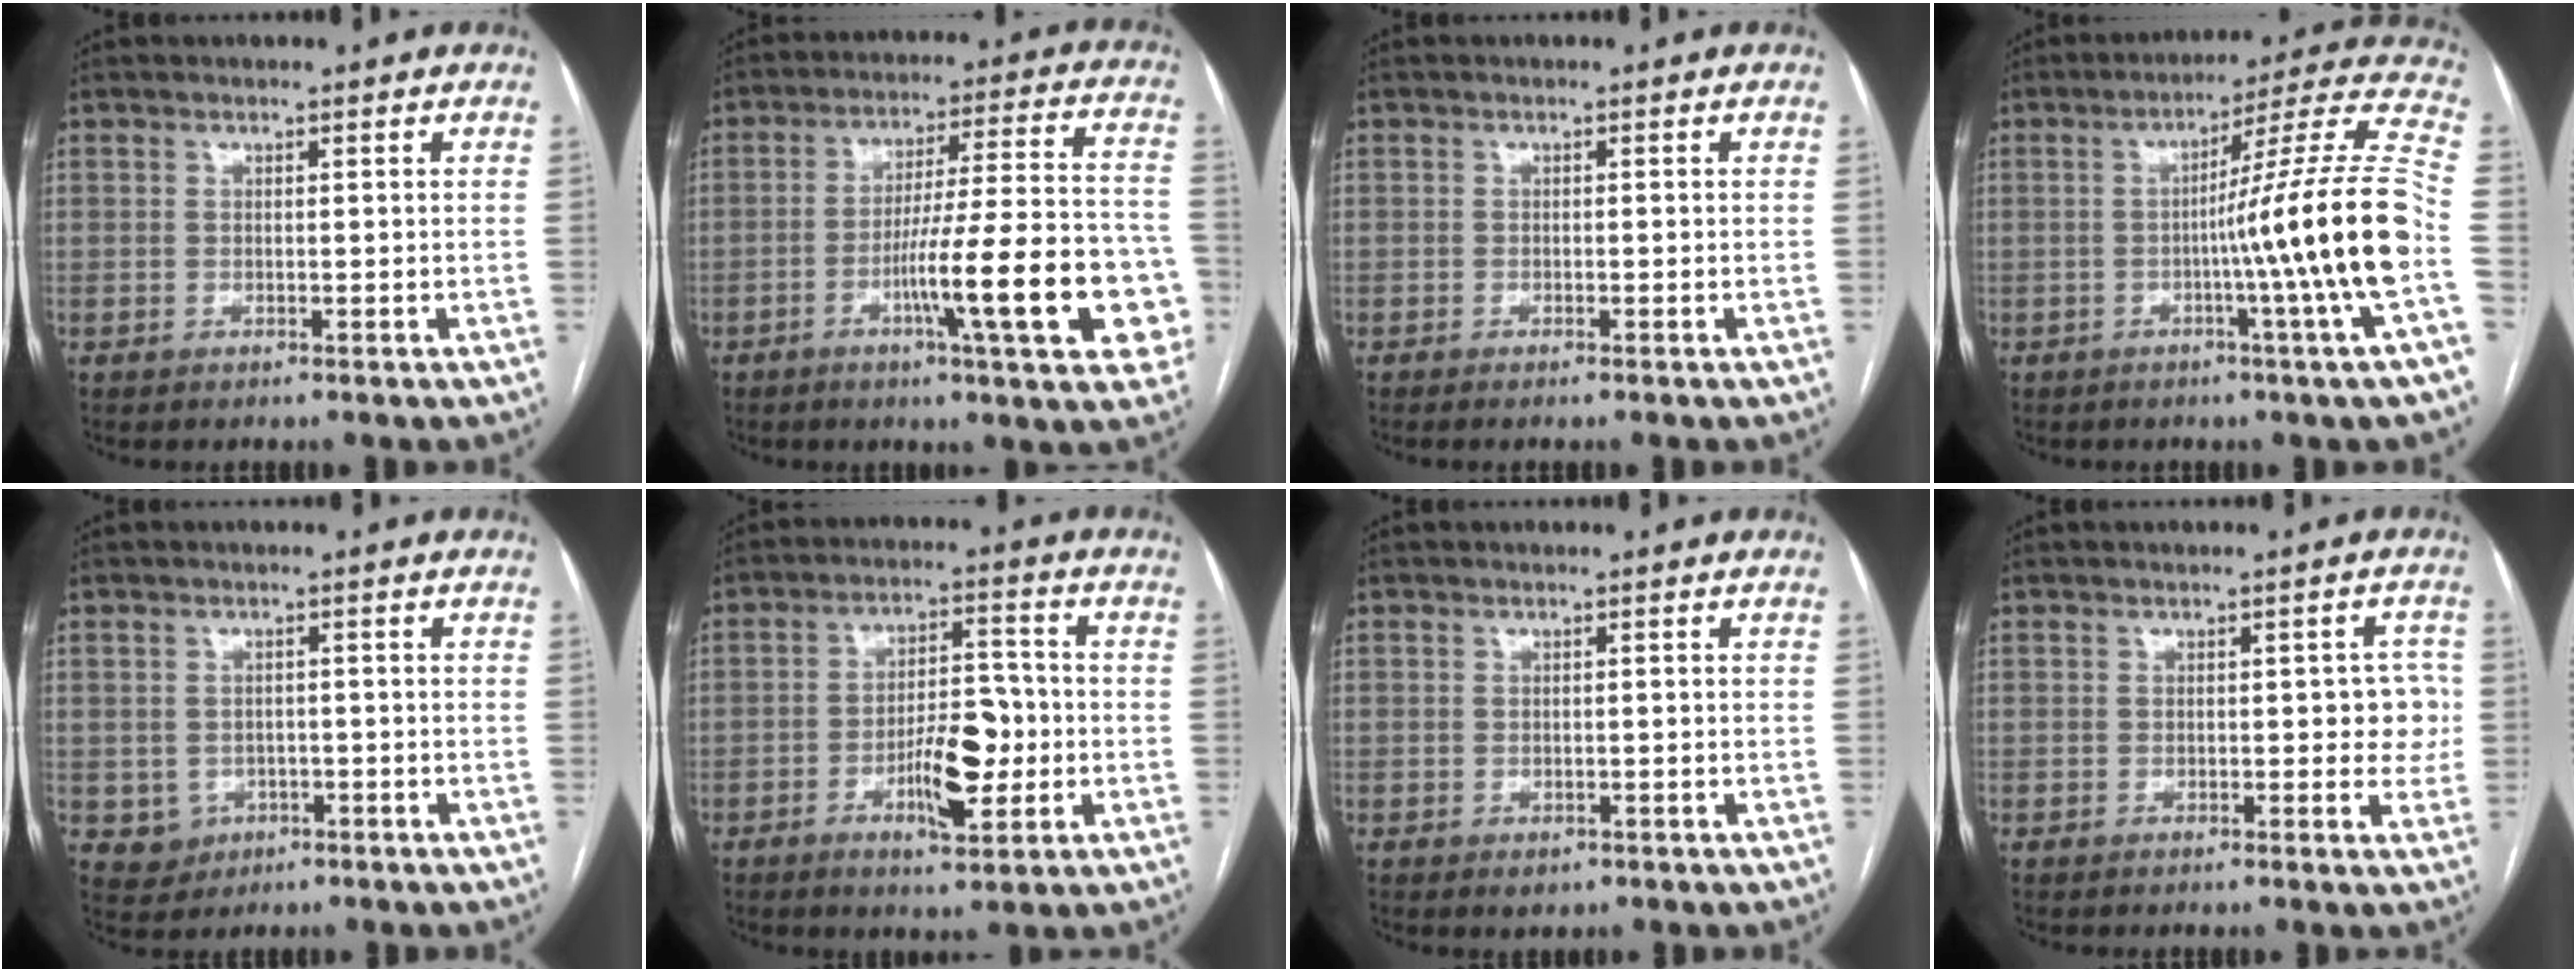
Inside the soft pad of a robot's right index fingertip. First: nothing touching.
{"total": 18.3, "force": [-6.0, 1.5, 17.2], "torque": [-0.202, 0.018, -0.079]}
{"total": 0.6, "force": [-0.4, -0.1, 0.4], "torque": [-0.009, 0.000, -0.007]}
{"total": 17.5, "force": [-3.6, -3.3, 16.8], "torque": [-0.237, -0.004, -0.065]}
{"total": 3.9, "force": [-1.1, 3.7, 0.7], "torque": [-0.002, 0.006, -0.009]}
{"total": 9.0, "force": [-2.5, 3.1, 8.0], "torque": [-0.135, 0.008, -0.039]}
{"total": 1.3, "force": [-0.5, 1.1, 0.6], "torque": [-0.005, 0.002, -0.001]}
{"total": 4.0, "force": [0.1, 2.1, 3.5], "torque": [-0.028, 0.021, 0.003]}